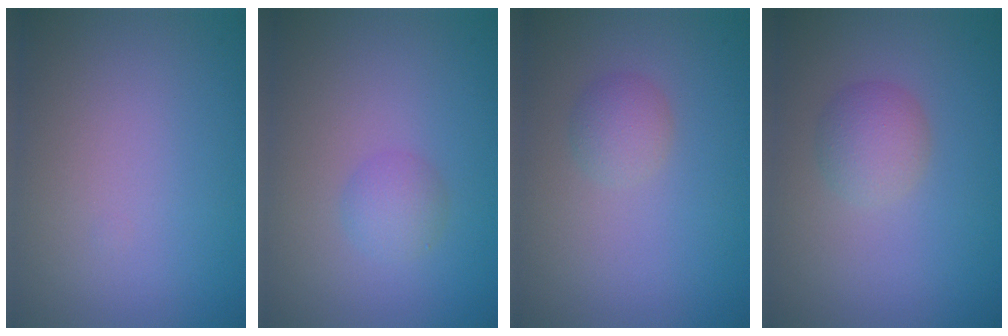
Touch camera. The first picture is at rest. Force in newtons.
{"total": 1.7, "press": 1.7, "slide": 0.0}
{"total": 1.8, "press": 1.8, "slide": 0.0}
{"total": 2.5, "press": 2.4, "slide": 0.2}